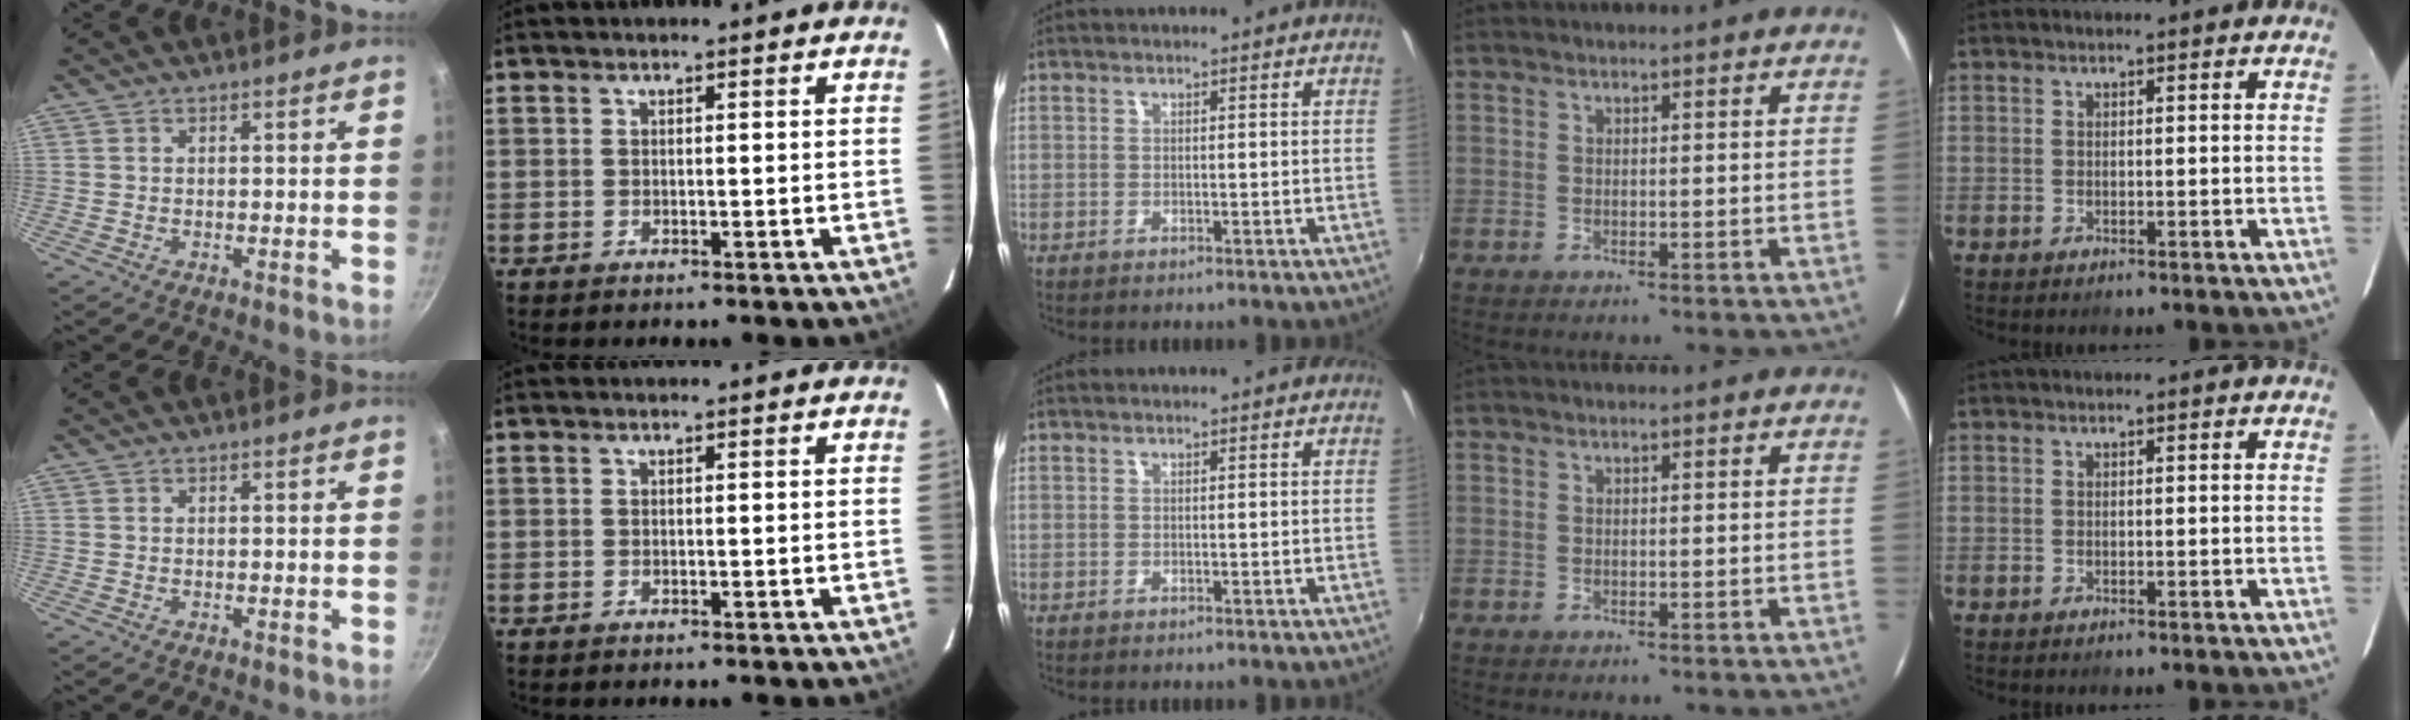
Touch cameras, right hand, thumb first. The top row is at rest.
{}